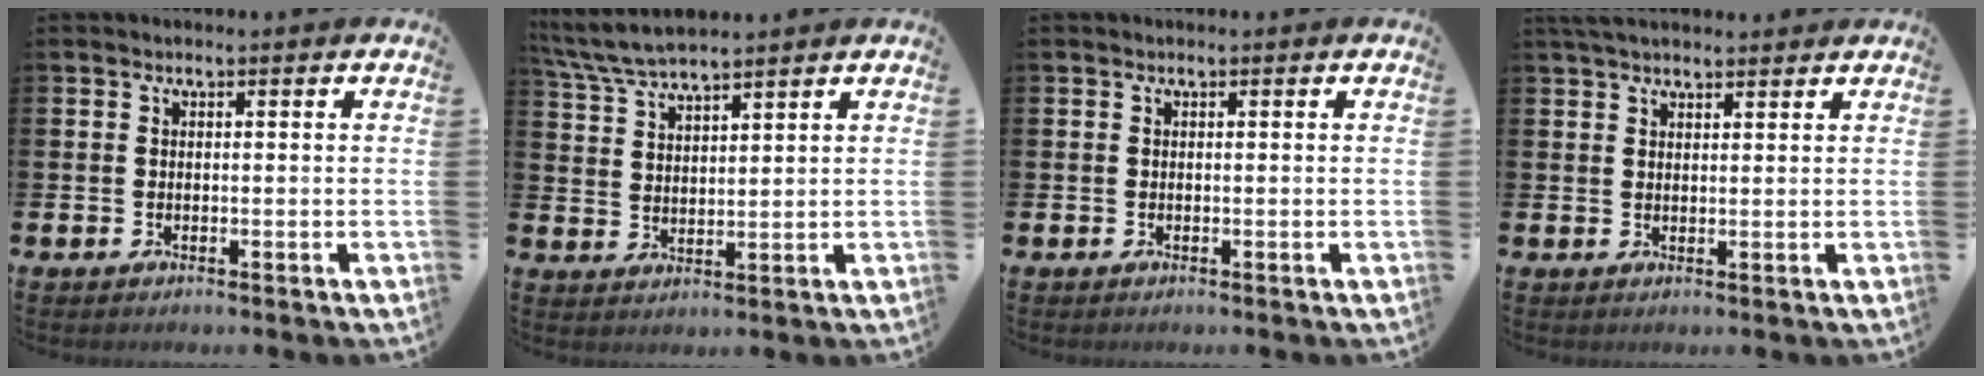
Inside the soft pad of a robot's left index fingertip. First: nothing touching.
{"total": 5.8, "force": [5.5, 0.6, 1.7], "torque": [-0.054, -0.019, 0.100]}
{"total": 0.0}
{"total": 3.3, "force": [3.0, 0.9, 1.2], "torque": [-0.025, -0.005, 0.055]}